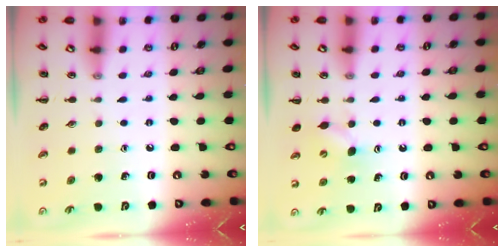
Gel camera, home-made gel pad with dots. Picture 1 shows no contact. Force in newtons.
{"total": 4.5, "press": 4.3, "slide": 1.2}